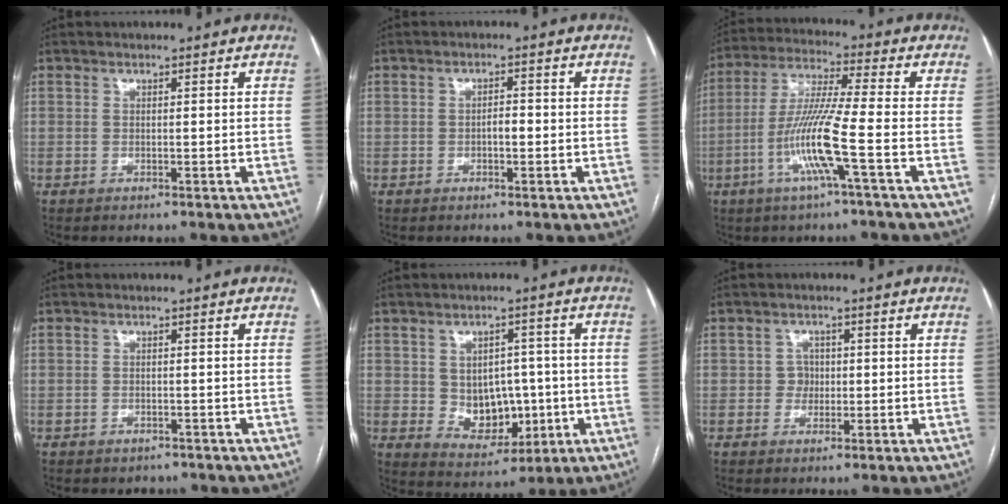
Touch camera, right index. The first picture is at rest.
{"total": 1.8, "force": [-0.5, 0.7, 1.6], "torque": [-0.022, 0.004, -0.009]}
{"total": 11.1, "force": [-3.7, -1.0, 10.5], "torque": [-0.213, -0.007, -0.078]}
{"total": 2.0, "force": [-1.6, 1.2, 0.2], "torque": [-0.007, 0.003, -0.020]}
{"total": 8.5, "force": [-0.5, 6.1, 5.9], "torque": [-0.085, 0.012, 0.010]}
{"total": 2.2, "force": [-0.2, 2.1, 0.6], "torque": [-0.002, 0.007, -0.005]}